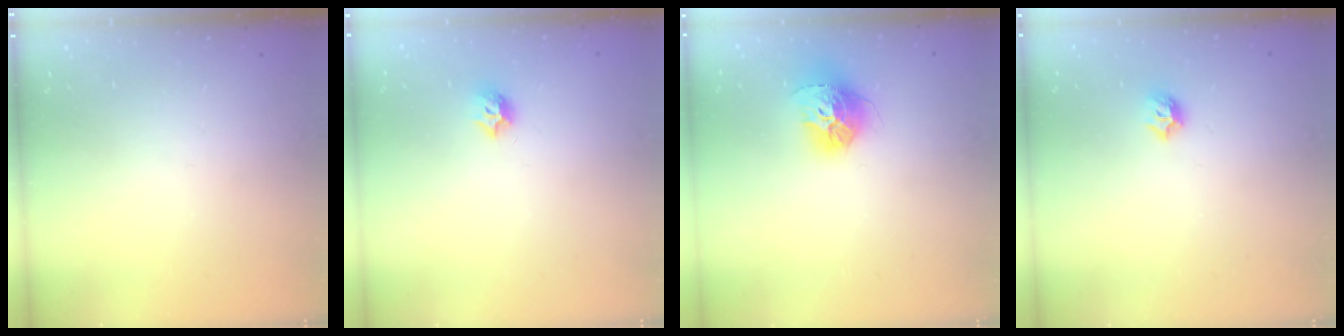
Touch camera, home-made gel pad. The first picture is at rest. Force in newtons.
{"total": 6.4, "press": 6.4, "slide": 0.3}
{"total": 13.6, "press": 13.5, "slide": 1.4}
{"total": 5.6, "press": 5.6, "slide": 0.8}